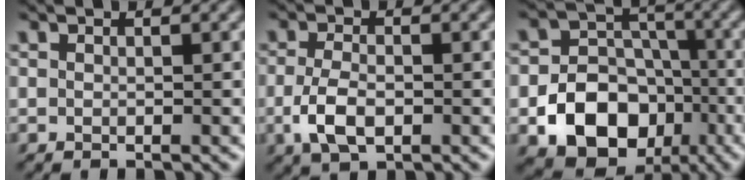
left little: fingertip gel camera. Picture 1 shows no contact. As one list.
[{"total": 3.7, "force": [-1.1, 2.0, 2.9], "torque": [-0.068, -0.005, -0.022]}, {"total": 11.1, "force": [-4.4, 8.8, 5.2], "torque": [-0.075, -0.019, -0.100]}]